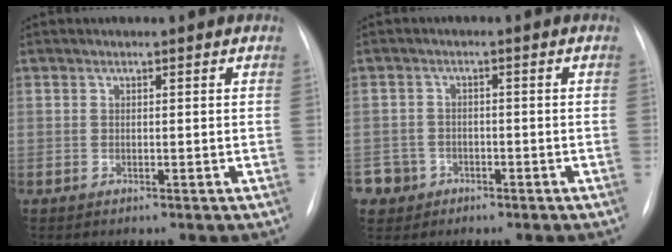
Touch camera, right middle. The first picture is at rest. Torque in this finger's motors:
{"motor_torque": [0.80, -0.77, 0.16, 0.05]}